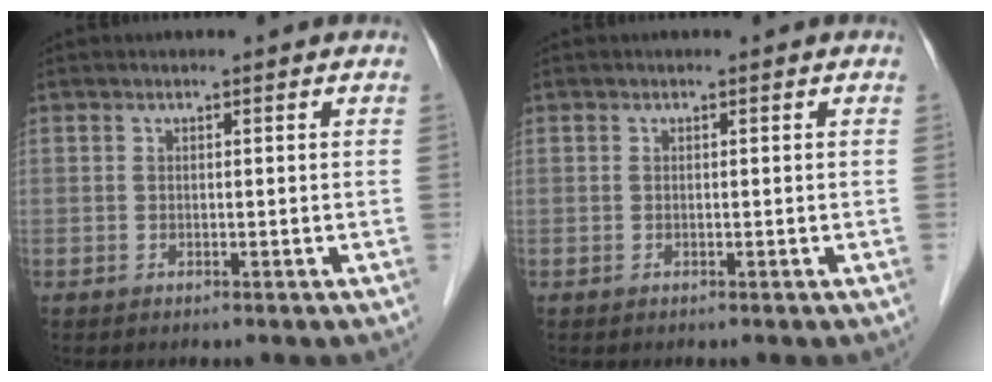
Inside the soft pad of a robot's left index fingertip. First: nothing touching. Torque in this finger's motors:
{"motor_torque": [-0.01, 0.05, -0.02, -0.01]}